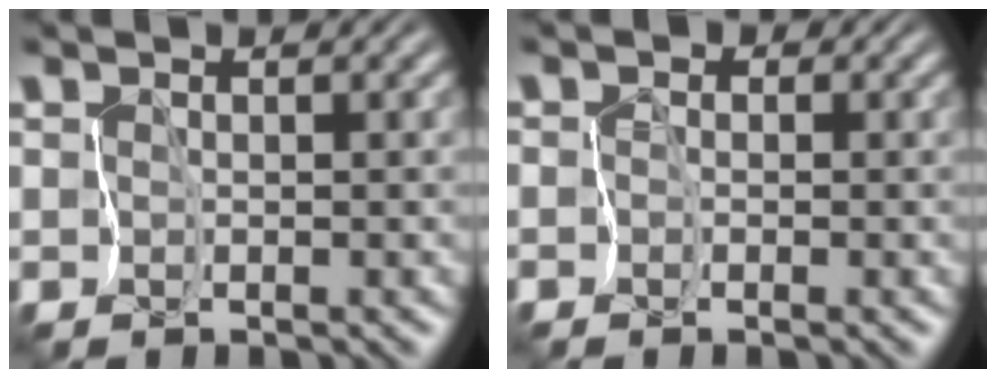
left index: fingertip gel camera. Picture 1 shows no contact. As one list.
[{"total": 2.1, "force": [-0.2, 2.0, 0.6], "torque": [0.007, 0.023, -0.027]}]